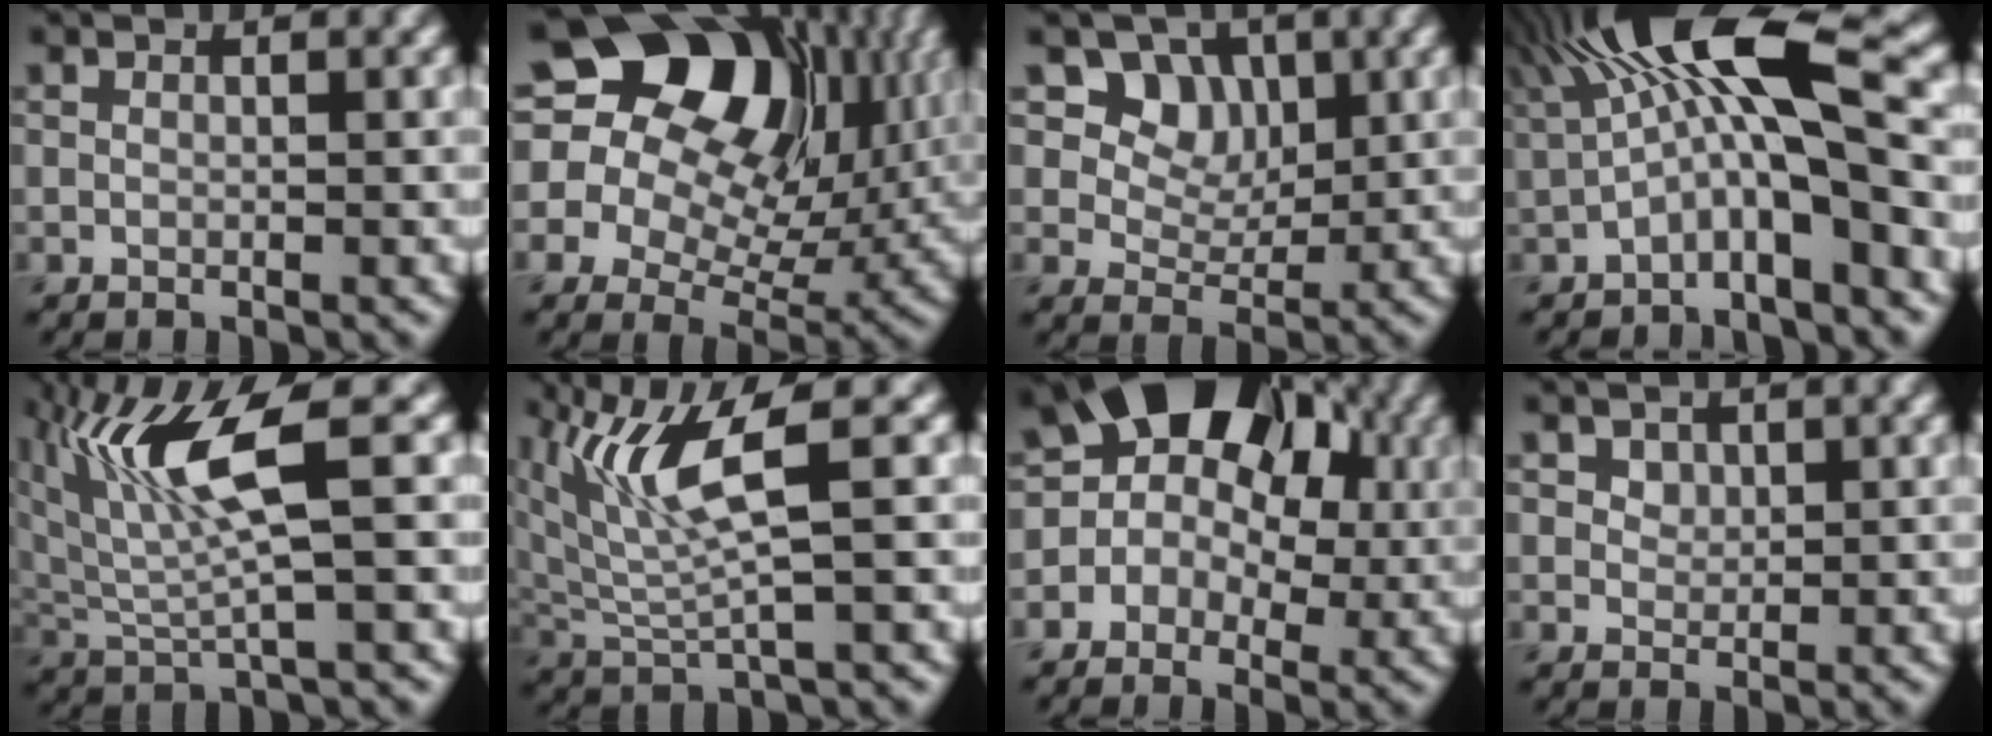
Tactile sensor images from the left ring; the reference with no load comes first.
{"total": 19.4, "force": [7.2, 14.2, 11.1], "torque": [-0.205, 0.059, 0.121]}
{"total": 7.6, "force": [3.7, 5.9, 3.0], "torque": [-0.056, -0.014, 0.074]}
{"total": 9.8, "force": [1.2, 3.0, 9.3], "torque": [-0.163, 0.018, 0.011]}
{"total": 7.5, "force": [2.5, 1.6, 6.9], "torque": [-0.147, 0.000, 0.051]}
{"total": 6.3, "force": [2.2, 1.4, 5.7], "torque": [-0.132, -0.005, 0.049]}
{"total": 13.1, "force": [3.9, 10.3, 7.0], "torque": [-0.096, 0.063, 0.018]}
{"total": 1.7, "force": [1.0, 1.2, 0.7], "torque": [-0.015, -0.007, 0.024]}